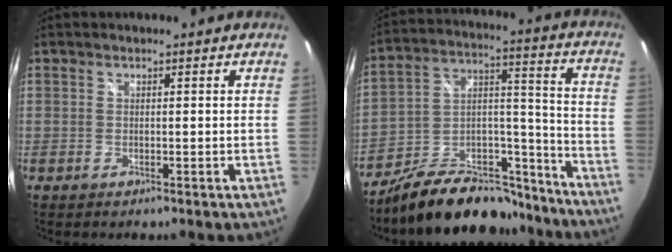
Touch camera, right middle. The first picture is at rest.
{"total": 19.7, "force": [-15.4, 8.2, 9.1], "torque": [-0.153, 0.055, -0.225]}